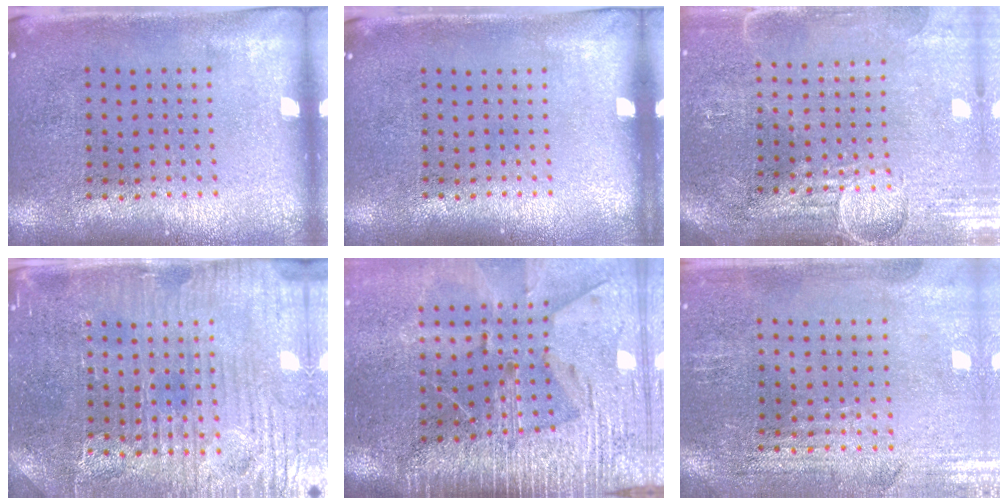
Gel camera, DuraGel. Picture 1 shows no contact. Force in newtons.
{"total": 0.0}
{"total": 3.9, "press": 3.5, "slide": 1.7}
{"total": 4.6, "press": 4.4, "slide": 1.2}
{"total": 4.0, "press": 3.5, "slide": 2.0}
{"total": 0.8, "press": 0.7, "slide": 0.5}